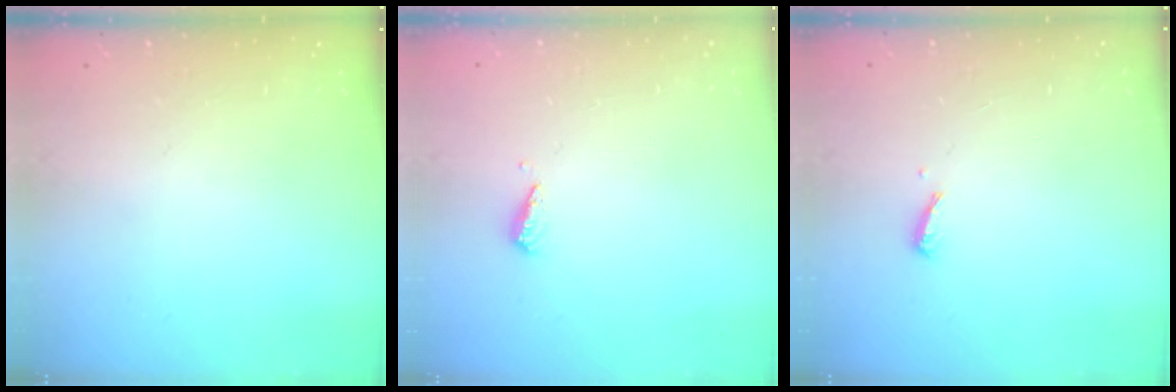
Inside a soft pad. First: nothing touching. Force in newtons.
{"total": 3.0, "press": 3.0, "slide": 0.2}
{"total": 7.1, "press": 7.0, "slide": 0.8}